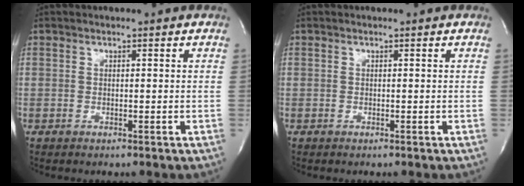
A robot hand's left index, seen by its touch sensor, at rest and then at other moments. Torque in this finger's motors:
{"motor_torque": [0.00, 0.00, 0.00, 0.00]}